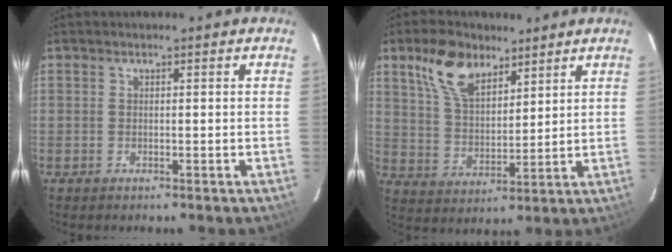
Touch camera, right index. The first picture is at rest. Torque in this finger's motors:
{"motor_torque": [1.03, 0.98, 0.20, 0.12]}